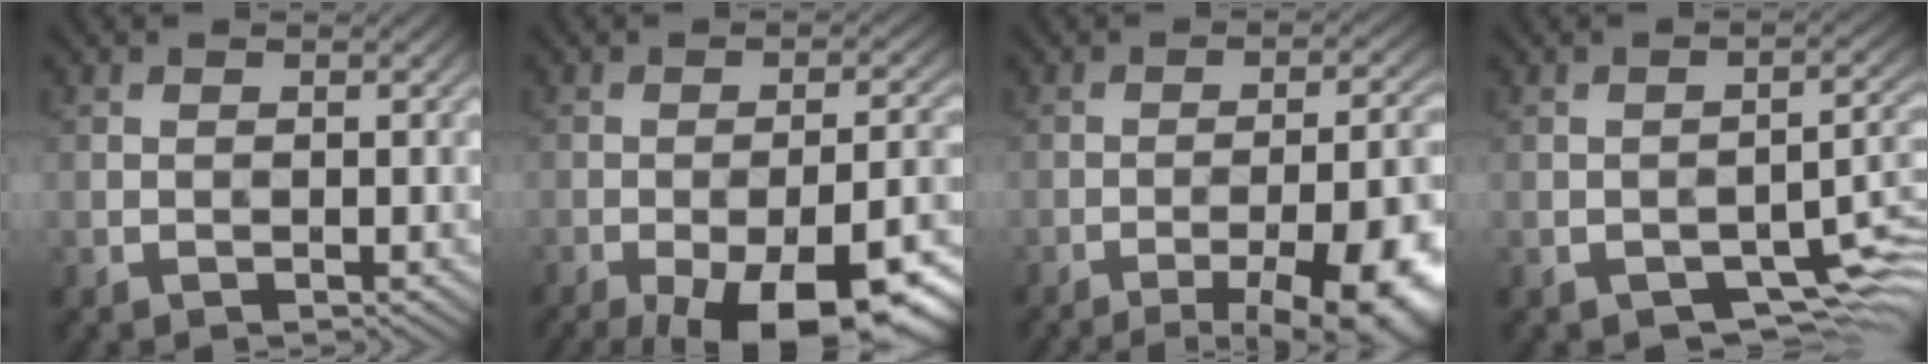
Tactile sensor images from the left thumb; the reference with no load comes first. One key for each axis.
{"total": 17.9, "fx": -10.6, "fy": 6.6, "fz": 12.7, "tx": -0.163, "ty": -0.015, "tz": -0.140}
{"total": 15.0, "fx": -8.1, "fy": 4.3, "fz": 11.9, "tx": -0.129, "ty": 0.011, "tz": -0.111}
{"total": 7.1, "fx": -3.8, "fy": 3.2, "fz": 5.0, "tx": -0.062, "ty": -0.011, "tz": -0.053}